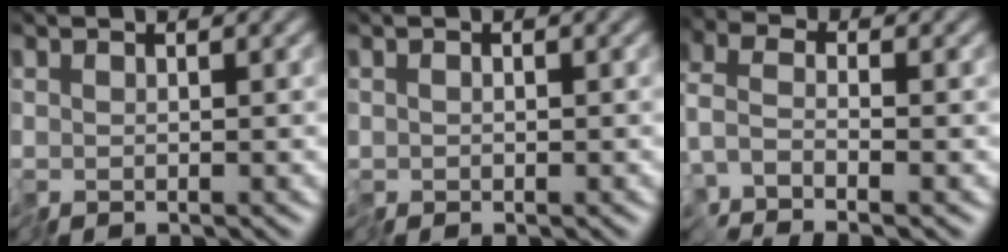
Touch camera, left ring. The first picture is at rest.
{"total": 0.7, "force": [-0.3, 0.5, 0.3], "torque": [-0.006, -0.001, -0.009]}
{"total": 2.1, "force": [-1.5, 0.6, 1.3], "torque": [-0.040, 0.007, -0.043]}